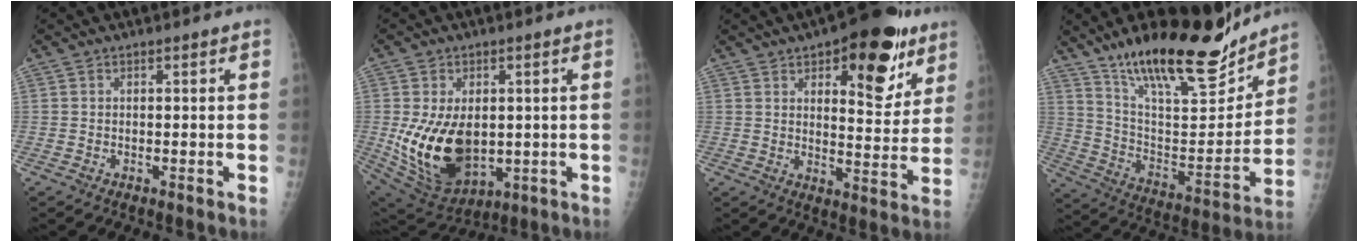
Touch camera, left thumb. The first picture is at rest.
{"total": 16.5, "force": [-0.8, 10.6, 12.6], "torque": [-0.210, -0.015, 0.018]}
{"total": 18.0, "force": [9.5, 7.9, 13.1], "torque": [-0.122, -0.038, 0.130]}
{"total": 25.4, "force": [19.0, 7.5, 15.0], "torque": [-0.202, -0.091, 0.318]}